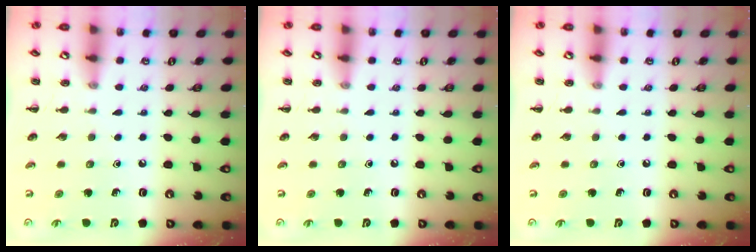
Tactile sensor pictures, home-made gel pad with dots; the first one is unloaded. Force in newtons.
{"total": 0.0}
{"total": 0.0}